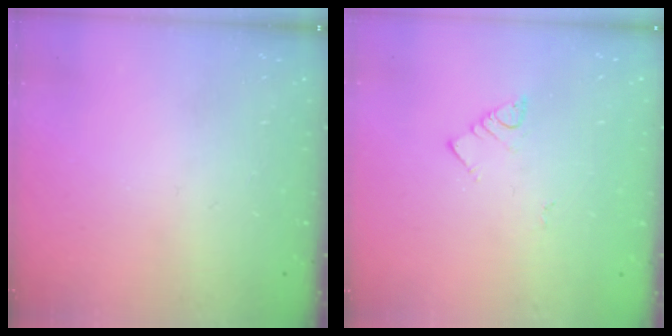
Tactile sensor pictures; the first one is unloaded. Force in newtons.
{"total": 2.9, "press": 2.9, "slide": 0.3}